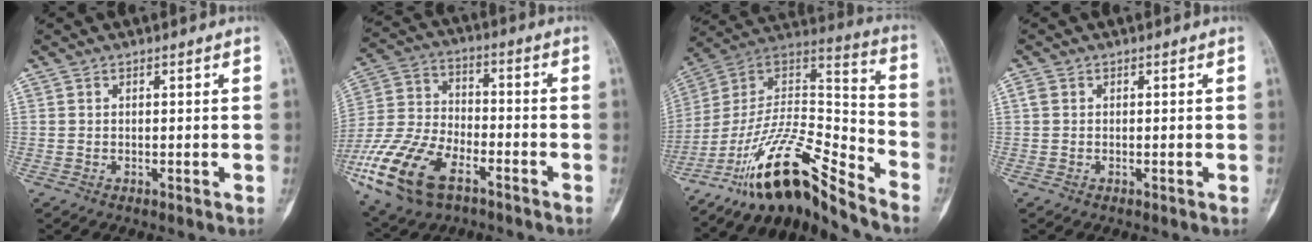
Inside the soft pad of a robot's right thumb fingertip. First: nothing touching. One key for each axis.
{"total": 18.6, "fx": -9.2, "fy": 10.0, "fz": 12.7, "tx": -0.258, "ty": 0.029, "tz": -0.171}
{"total": 19.5, "fx": -15.4, "fy": 4.1, "fz": 11.3, "tx": -0.179, "ty": 0.122, "tz": -0.272}
{"total": 1.2, "fx": 0.2, "fy": 1.0, "fz": 0.6, "tx": -0.013, "ty": 0.002, "tz": 0.003}